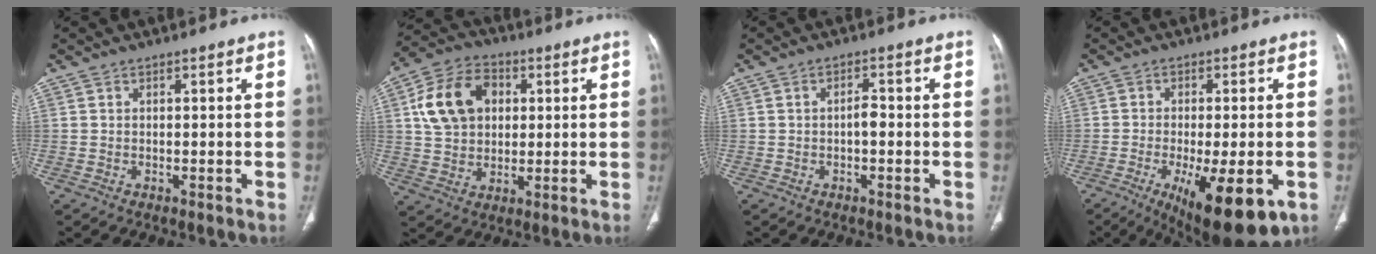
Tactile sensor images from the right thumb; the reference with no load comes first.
{"total": 13.7, "force": [3.3, 10.1, 8.7], "torque": [-0.138, 0.011, 0.056]}
{"total": 2.0, "force": [-0.4, 1.0, 1.7], "torque": [-0.023, 0.007, -0.009]}
{"total": 16.2, "force": [-6.5, 5.5, 13.7], "torque": [-0.185, -0.010, -0.083]}